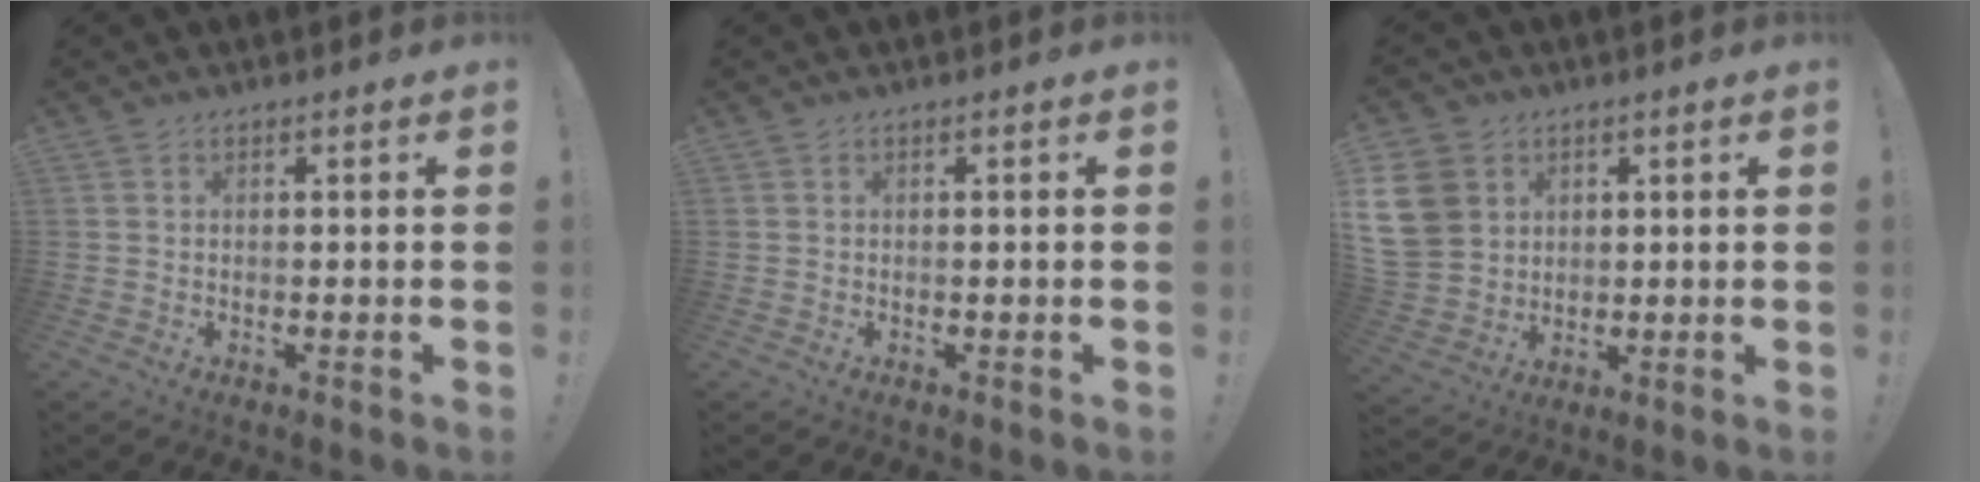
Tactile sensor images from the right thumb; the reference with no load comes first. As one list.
[{"total": 0.0}, {"total": 12.8, "force": [3.4, 10.9, 5.9], "torque": [-0.114, -0.008, 0.072]}]